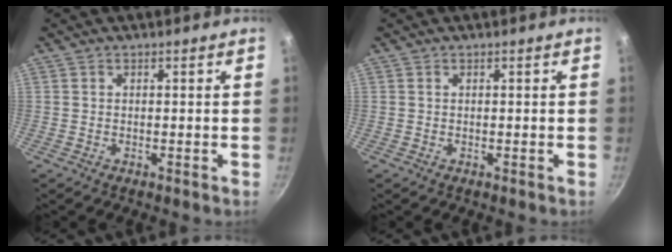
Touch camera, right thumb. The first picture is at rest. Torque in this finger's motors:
{"motor_torque": [0.41, 0.24, -0.52, 0.39, -0.02]}